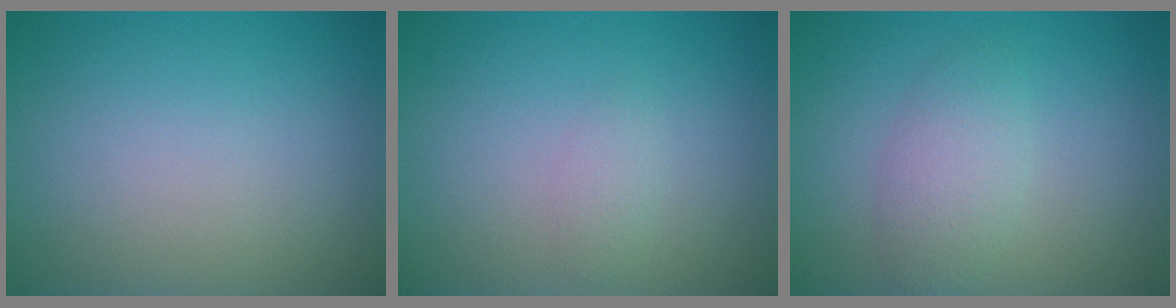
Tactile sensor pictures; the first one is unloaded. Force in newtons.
{"total": 1.1, "press": 1.1, "slide": 0.0}
{"total": 2.7, "press": 2.7, "slide": 0.1}